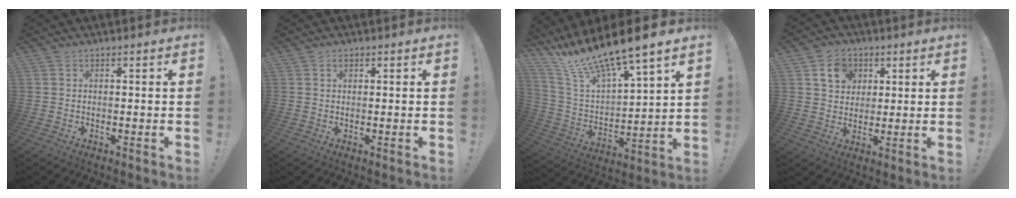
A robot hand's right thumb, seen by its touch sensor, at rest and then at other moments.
{"total": 0.9, "force": [0.6, 0.5, 0.5], "torque": [-0.009, 0.002, 0.011]}
{"total": 14.6, "force": [12.5, 1.9, 7.3], "torque": [-0.156, -0.099, 0.215]}
{"total": 8.7, "force": [3.8, 7.1, 3.2], "torque": [-0.048, -0.009, 0.076]}